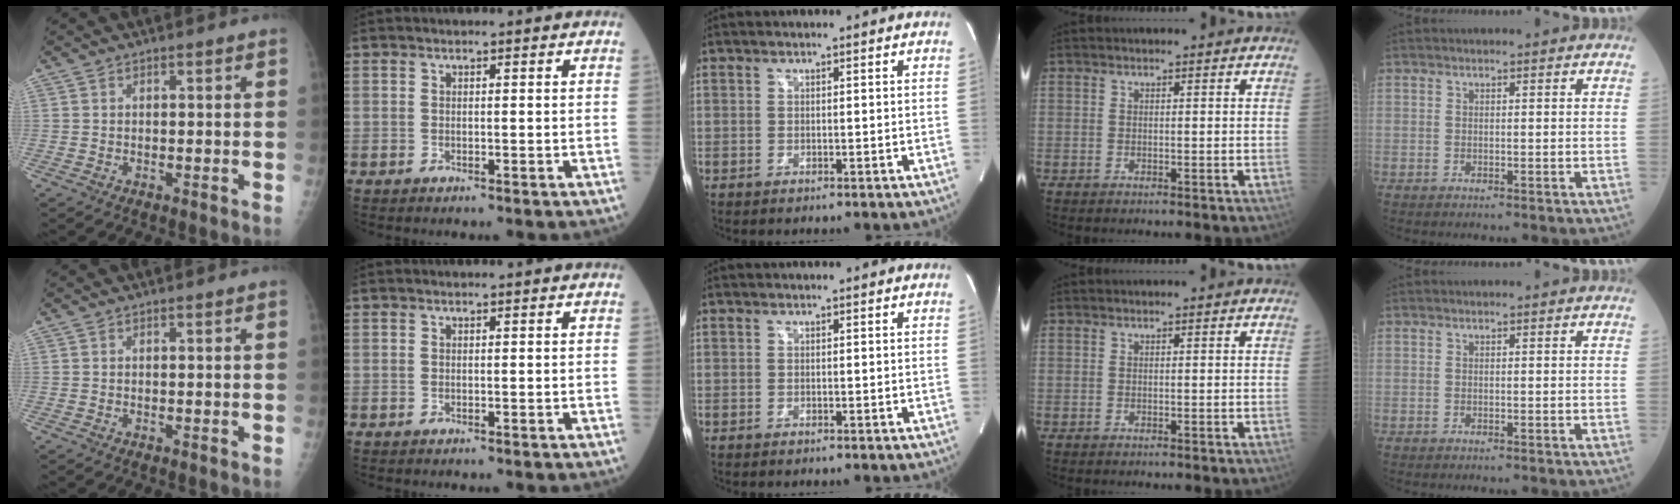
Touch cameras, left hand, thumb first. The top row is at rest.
{}